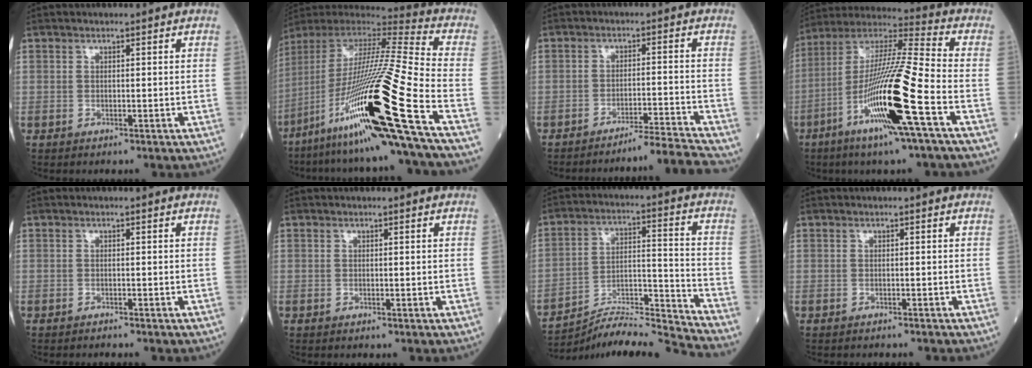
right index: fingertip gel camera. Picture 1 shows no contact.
{"total": 28.9, "force": [-12.6, -0.8, 26.0], "torque": [-0.473, -0.051, -0.234]}
{"total": 7.1, "force": [-6.5, -2.9, 0.5], "torque": [0.003, 0.005, -0.107]}
{"total": 19.0, "force": [-6.9, -0.1, 17.7], "torque": [-0.358, -0.019, -0.136]}
{"total": 0.8, "force": [-0.7, -0.2, 0.0], "torque": [-0.003, -0.001, -0.014]}
{"total": 0.0}
{"total": 15.3, "force": [-14.8, -3.0, 2.6], "torque": [-0.039, 0.027, -0.253]}
{"total": 2.0, "force": [-2.0, 0.1, 0.3], "torque": [-0.003, -0.002, -0.027]}